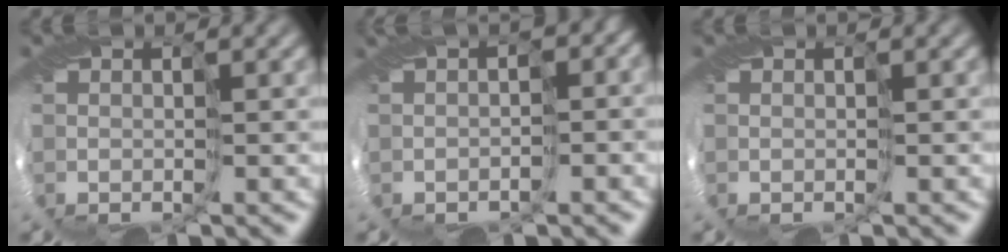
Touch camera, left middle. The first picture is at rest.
{"total": 5.1, "force": [0.8, 3.0, 4.1], "torque": [-0.053, 0.019, 0.012]}
{"total": 0.0}